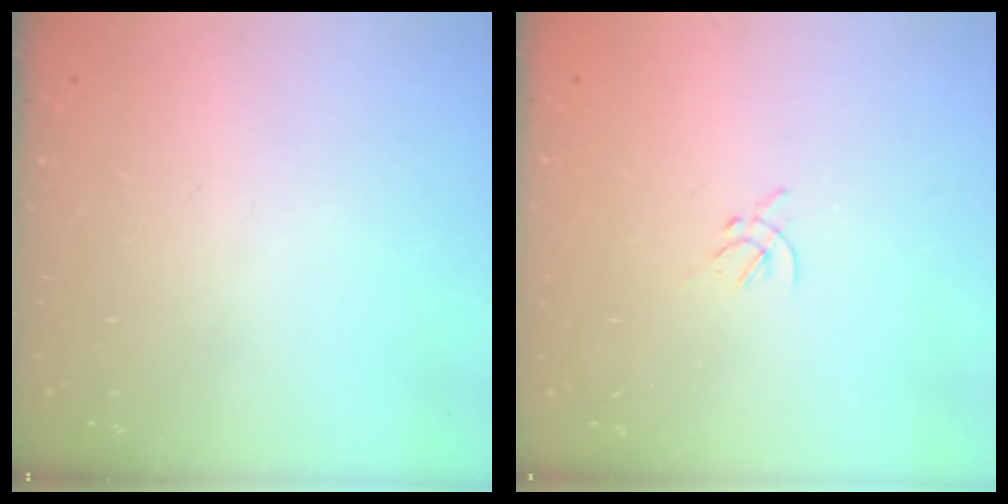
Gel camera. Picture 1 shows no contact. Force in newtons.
{"total": 1.2, "press": 1.1, "slide": 0.5}